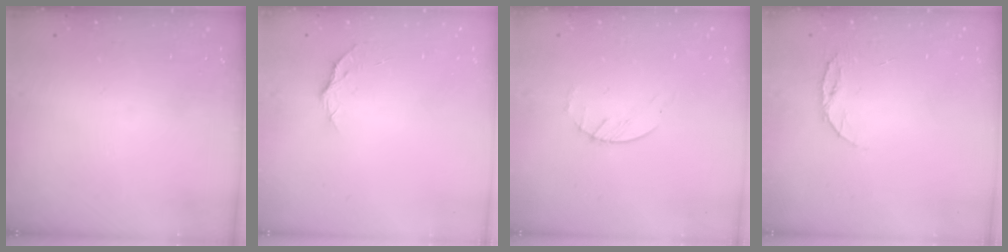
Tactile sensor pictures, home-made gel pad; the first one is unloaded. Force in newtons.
{"total": 5.1, "press": 5.1, "slide": 0.2}
{"total": 2.2, "press": 2.2, "slide": 0.3}
{"total": 5.4, "press": 5.3, "slide": 0.6}